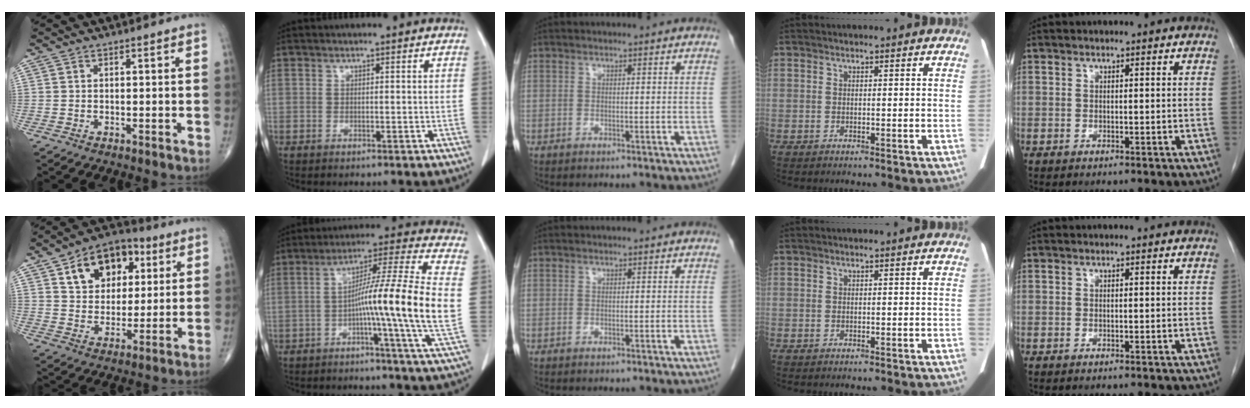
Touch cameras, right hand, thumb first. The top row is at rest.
{"thumb": {"total": 14.7, "force": [5.8, 10.3, 8.7], "torque": [-0.093, -0.004, 0.093]}, "index": {"total": 14.9, "force": [-2.0, -2.1, 14.6], "torque": [-0.236, 0.000, -0.045]}}